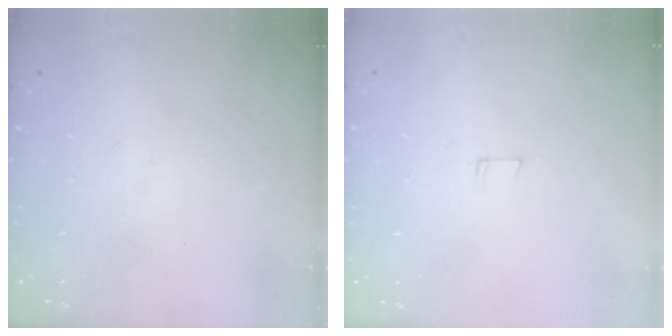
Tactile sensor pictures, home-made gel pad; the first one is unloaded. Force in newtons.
{"total": 5.0, "press": 4.9, "slide": 0.4}